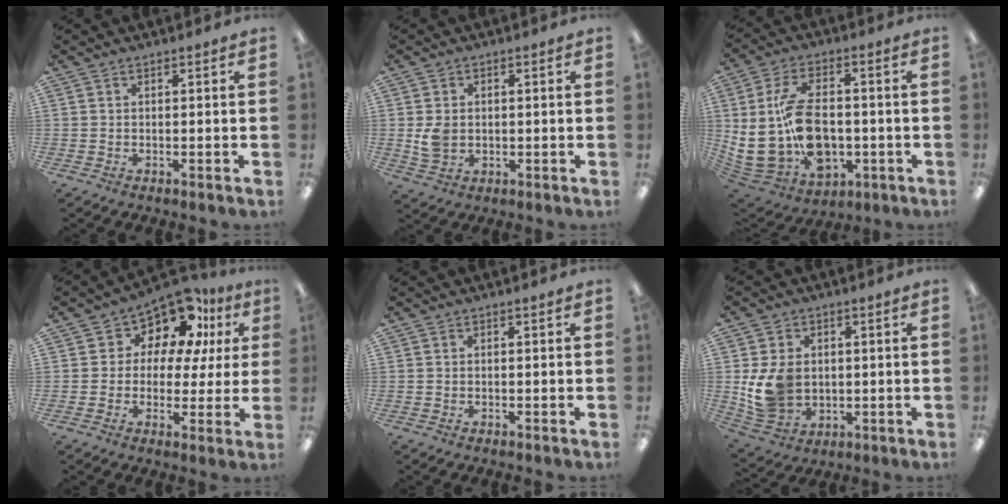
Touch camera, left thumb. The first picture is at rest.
{"total": 4.9, "force": [0.0, 4.0, 2.8], "torque": [-0.042, 0.000, -0.002]}
{"total": 18.7, "force": [-1.3, 12.1, 14.2], "torque": [-0.297, 0.000, -0.017]}
{"total": 10.8, "force": [7.6, 6.2, 4.5], "torque": [-0.091, -0.055, 0.141]}
{"total": 0.0}
{"total": 10.9, "force": [0.3, 9.0, 6.2], "torque": [-0.127, 0.009, 0.010]}